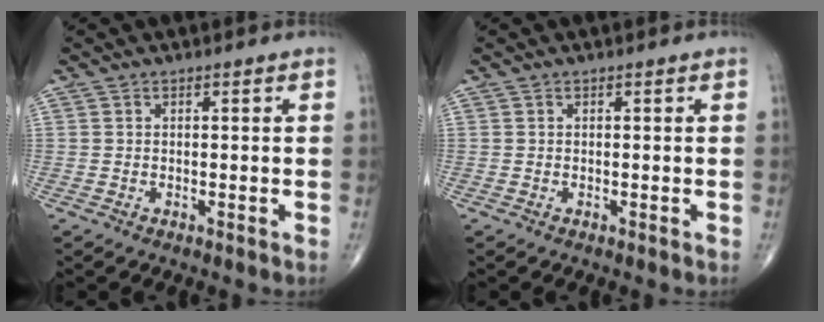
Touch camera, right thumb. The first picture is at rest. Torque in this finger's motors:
{"motor_torque": [-0.08, 0.08, 0.00, 0.00, 0.00]}